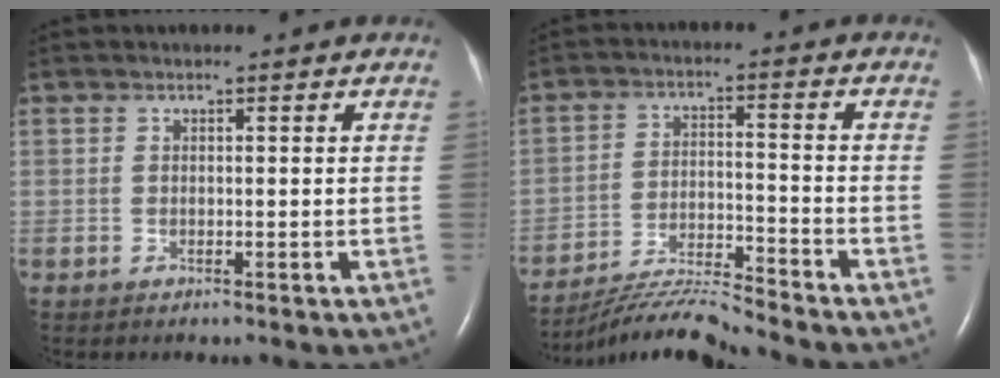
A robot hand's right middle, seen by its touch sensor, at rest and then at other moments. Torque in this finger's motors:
{"motor_torque": [0.94, -1.05, 0.07, 0.07]}